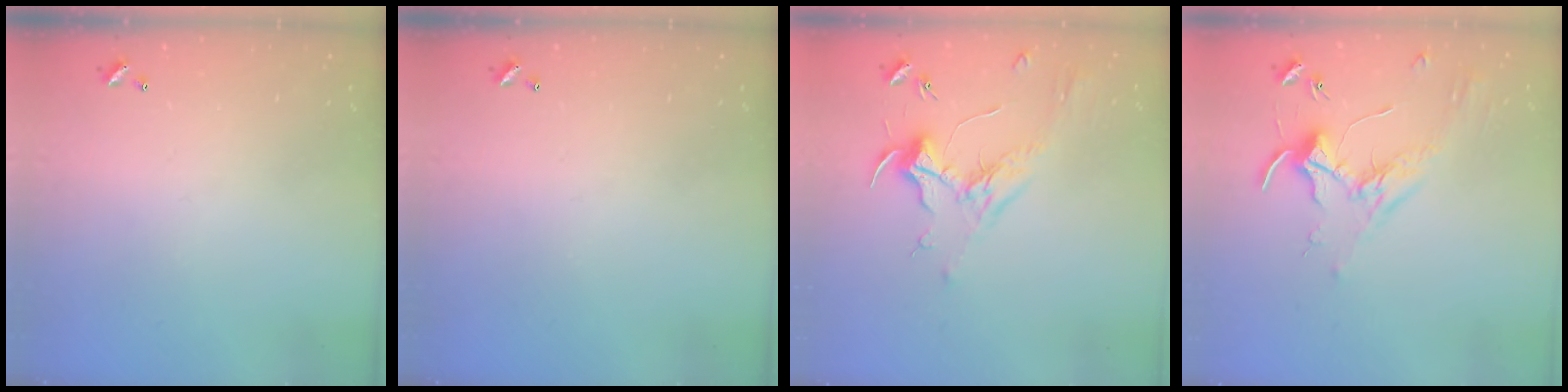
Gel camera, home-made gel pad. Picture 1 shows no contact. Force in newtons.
{"total": 0.0}
{"total": 2.0, "press": 1.9, "slide": 0.6}
{"total": 1.7, "press": 1.7, "slide": 0.4}